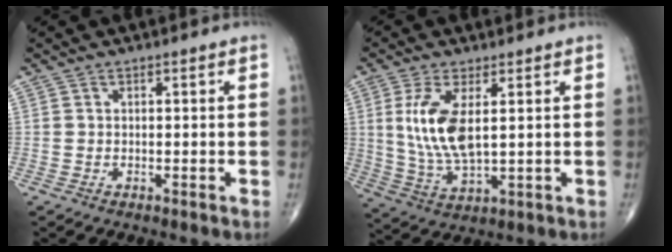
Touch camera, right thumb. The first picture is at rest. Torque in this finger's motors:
{"motor_torque": [-0.25, 0.58, 1.15, 0.30, 0.10]}